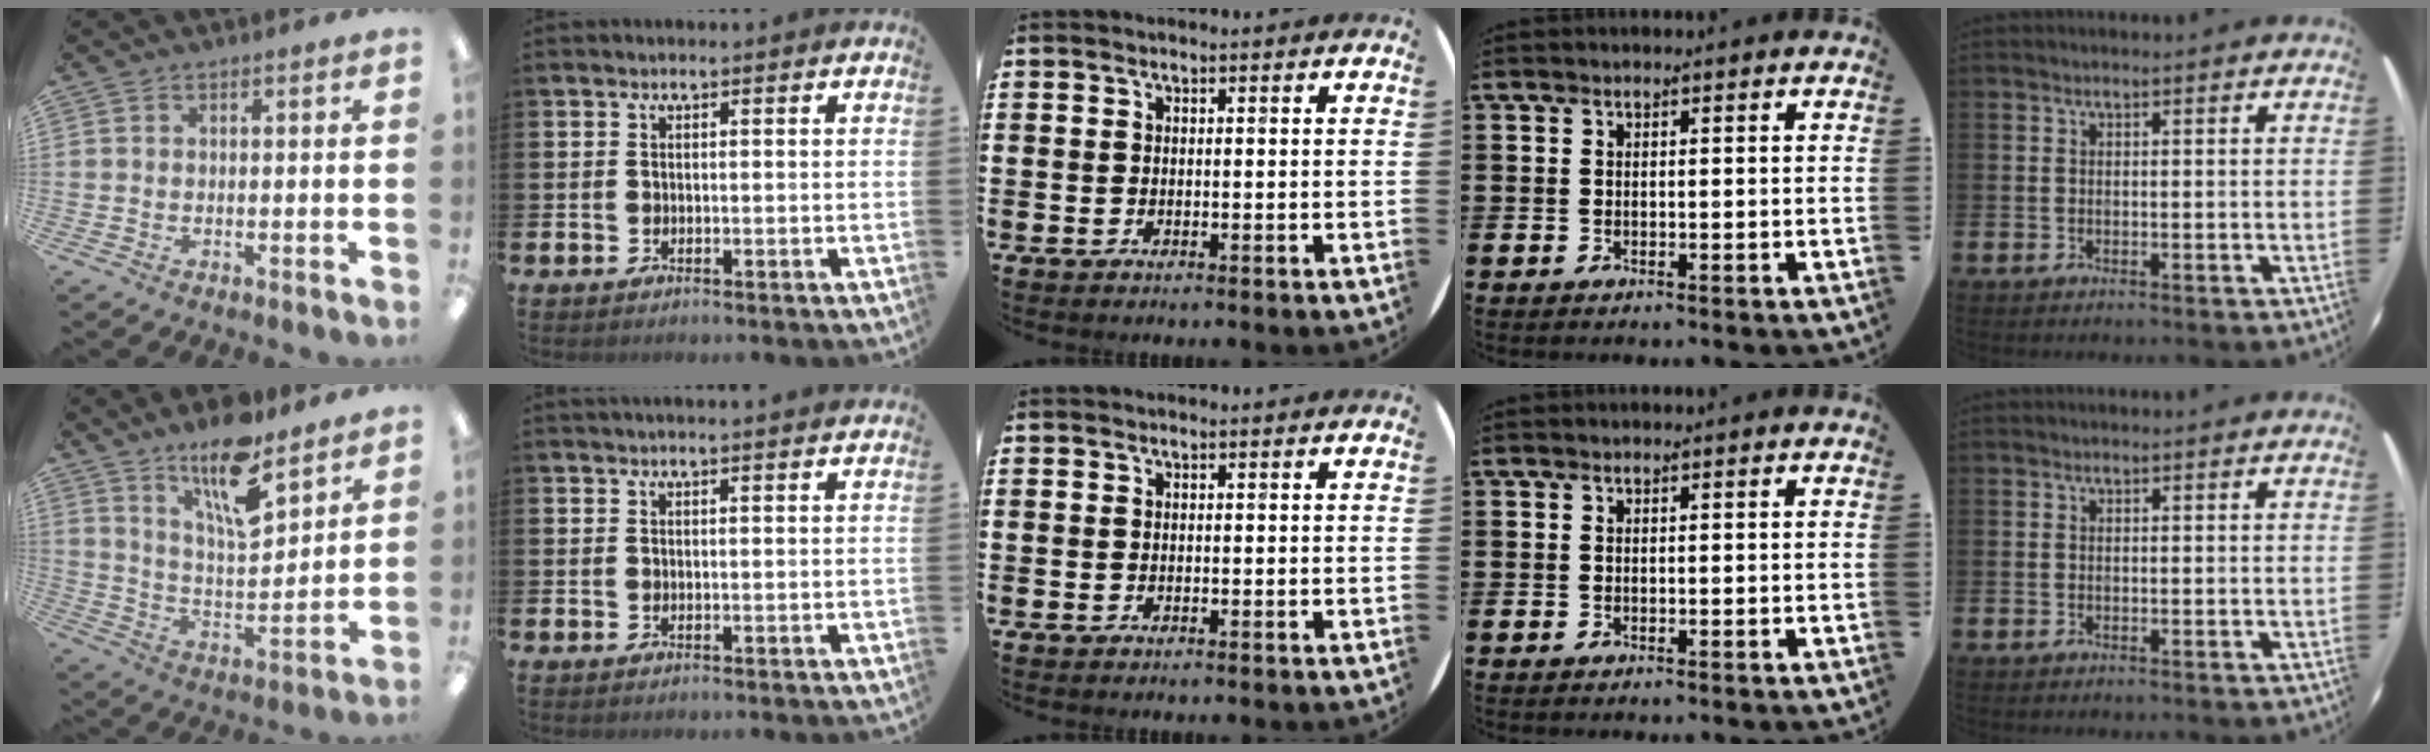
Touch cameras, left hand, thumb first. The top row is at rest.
{"thumb": {"total": 15.8, "force": [11.3, 4.8, 9.9], "torque": [-0.161, -0.065, 0.187]}, "index": {"total": 1.3, "force": [1.3, -0.2, 0.2], "torque": [-0.003, -0.003, 0.024]}}